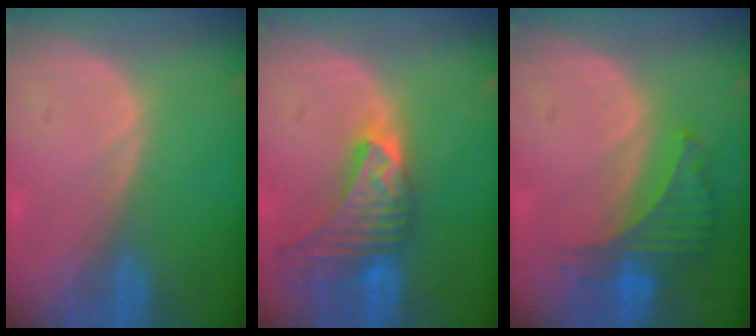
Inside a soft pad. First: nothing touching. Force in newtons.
{"total": 8.9, "press": 8.3, "slide": 3.4}
{"total": 6.3, "press": 5.9, "slide": 2.3}